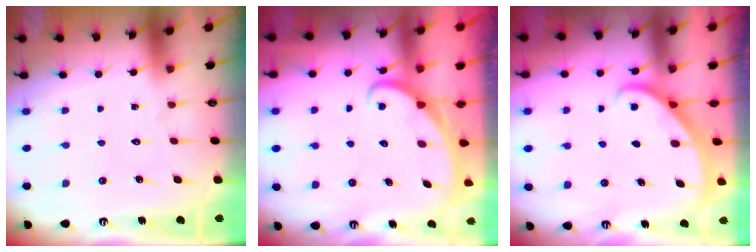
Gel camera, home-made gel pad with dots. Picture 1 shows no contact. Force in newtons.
{"total": 2.4, "press": 2.4, "slide": 0.3}
{"total": 2.3, "press": 2.3, "slide": 0.2}